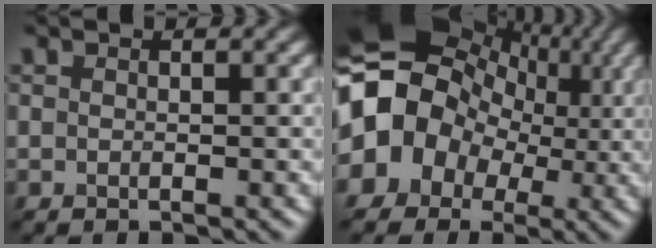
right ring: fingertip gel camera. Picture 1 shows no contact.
{"total": 14.5, "force": [1.3, 12.7, 6.8], "torque": [-0.141, 0.017, 0.016]}